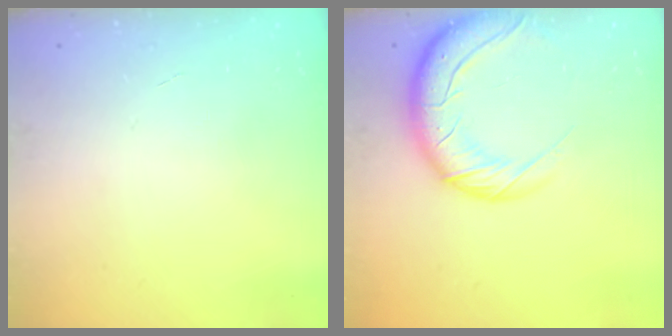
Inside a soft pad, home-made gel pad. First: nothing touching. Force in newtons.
{"total": 19.3, "press": 18.6, "slide": 5.1}